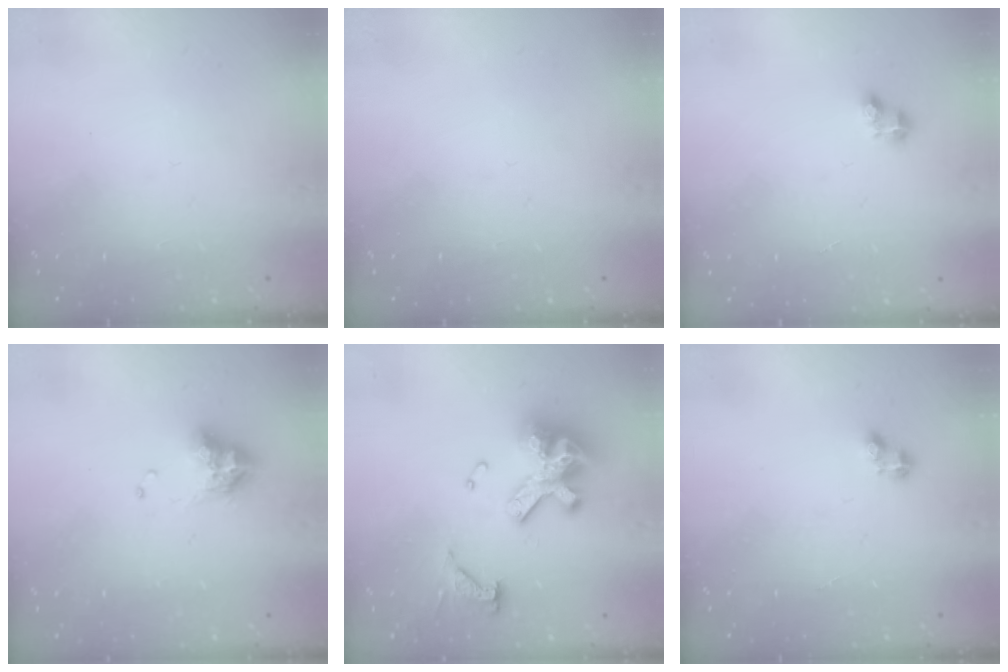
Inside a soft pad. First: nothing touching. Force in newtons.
{"total": 0.0}
{"total": 2.6, "press": 2.6, "slide": 0.2}
{"total": 8.3, "press": 8.3, "slide": 0.8}
{"total": 13.5, "press": 13.4, "slide": 1.2}
{"total": 2.1, "press": 2.0, "slide": 0.4}